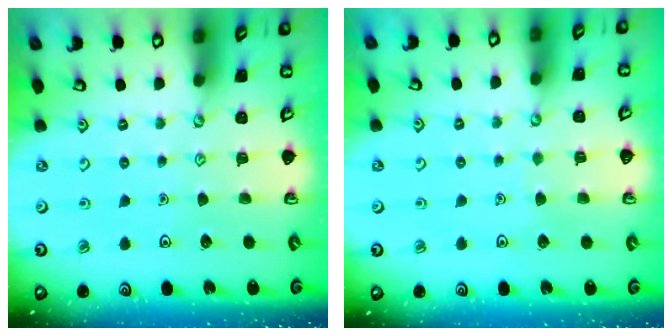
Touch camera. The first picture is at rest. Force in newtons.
{"total": 1.4, "press": 1.4, "slide": 0.1}